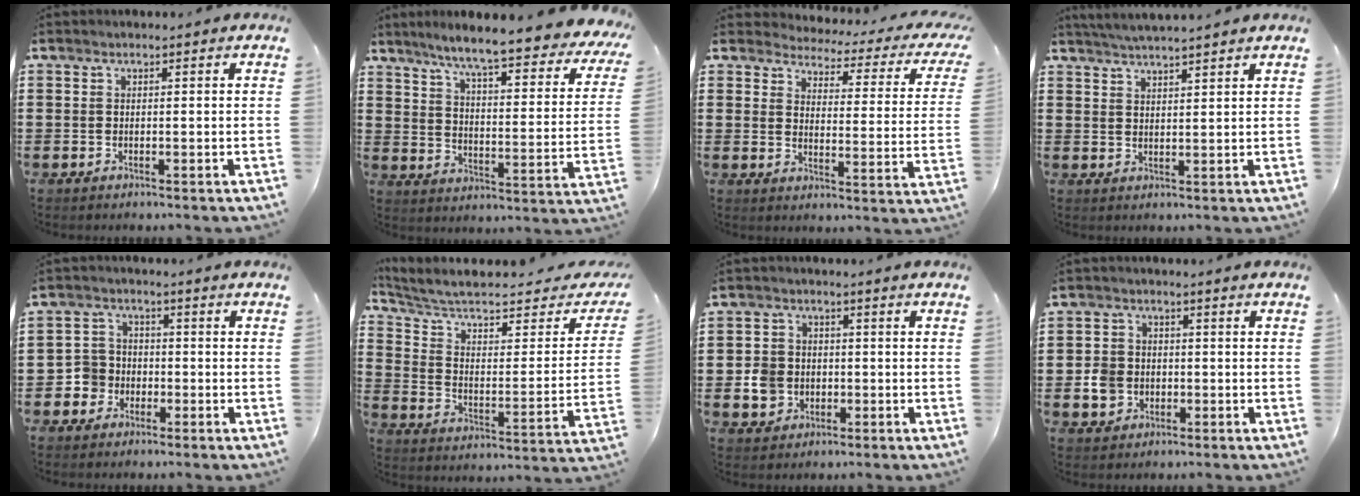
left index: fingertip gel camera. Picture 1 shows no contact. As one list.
[{"total": 7.5, "force": [6.3, -0.7, 4.1], "torque": [-0.097, -0.050, 0.097]}, {"total": 2.6, "force": [2.4, 0.2, 0.7], "torque": [-0.035, -0.025, 0.033]}, {"total": 3.3, "force": [3.2, -0.7, 0.5], "torque": [-0.018, -0.010, 0.058]}, {"total": 4.2, "force": [-2.0, 3.6, 0.7], "torque": [-0.040, 0.003, -0.047]}, {"total": 6.9, "force": [5.2, 2.0, 3.9], "torque": [-0.102, -0.036, 0.085]}, {"total": 4.5, "force": [-1.0, 4.1, 1.6], "torque": [-0.046, 0.008, -0.022]}, {"total": 4.2, "force": [-1.0, 3.7, 1.6], "torque": [-0.045, 0.006, -0.023]}]